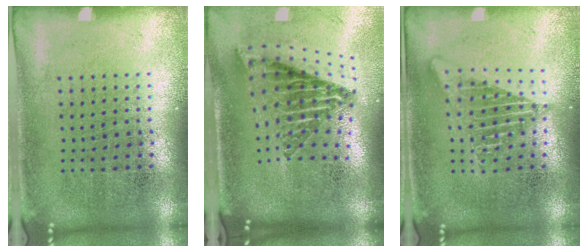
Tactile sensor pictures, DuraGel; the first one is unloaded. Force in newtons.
{"total": 2.7, "press": 1.7, "slide": 2.1}
{"total": 2.6, "press": 2.6, "slide": 0.3}